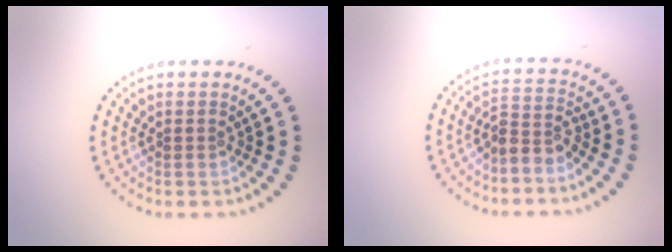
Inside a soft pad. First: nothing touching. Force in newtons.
{"total": 2.4, "press": 1.9, "slide": 1.6}